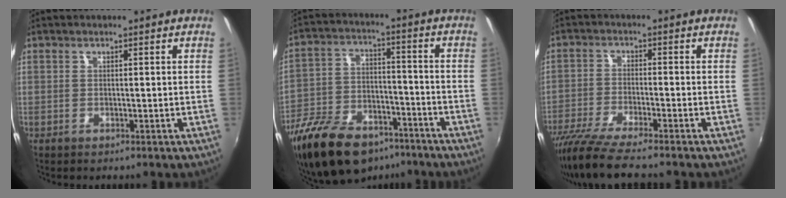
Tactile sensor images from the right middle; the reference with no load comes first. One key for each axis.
{"total": 21.3, "fx": -15.1, "fy": 10.4, "fz": 10.9, "tx": -0.235, "ty": -0.010, "tz": -0.246}
{"total": 10.9, "fx": -9.4, "fy": 0.4, "fz": 5.6, "tx": -0.124, "ty": -0.038, "tz": -0.170}